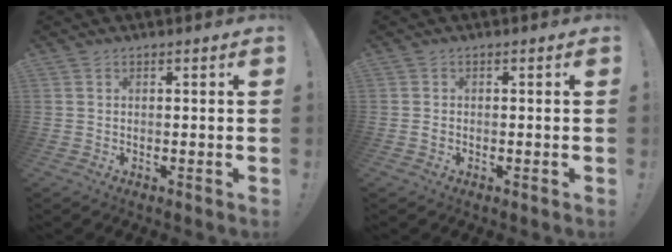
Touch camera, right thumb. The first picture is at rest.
{"total": 1.2, "force": [-0.6, 0.7, 0.7], "torque": [-0.019, 0.006, -0.010]}